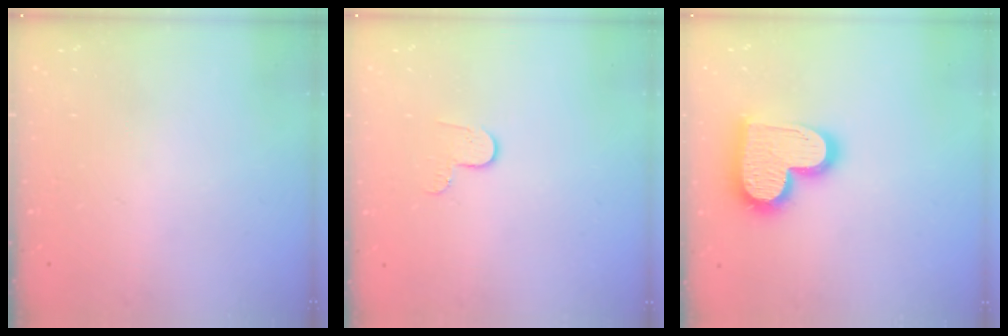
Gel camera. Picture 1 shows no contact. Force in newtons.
{"total": 4.6, "press": 4.6, "slide": 0.5}
{"total": 17.9, "press": 17.8, "slide": 1.3}